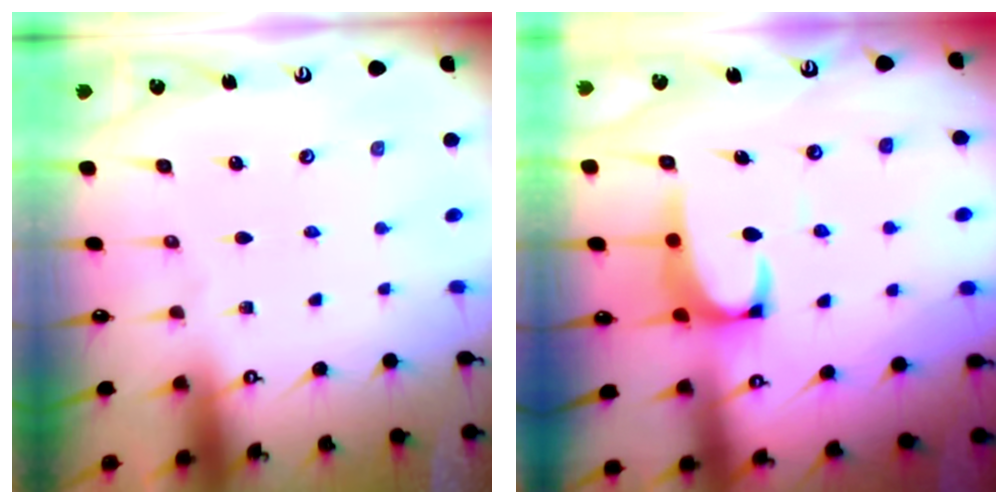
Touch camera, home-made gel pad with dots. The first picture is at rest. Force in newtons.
{"total": 2.2, "press": 2.0, "slide": 1.0}